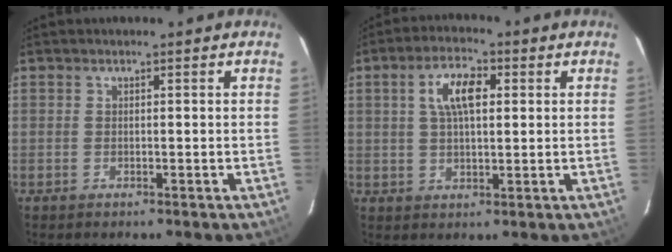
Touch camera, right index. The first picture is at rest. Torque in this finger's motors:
{"motor_torque": [0.61, -0.25, 0.22, 0.08]}